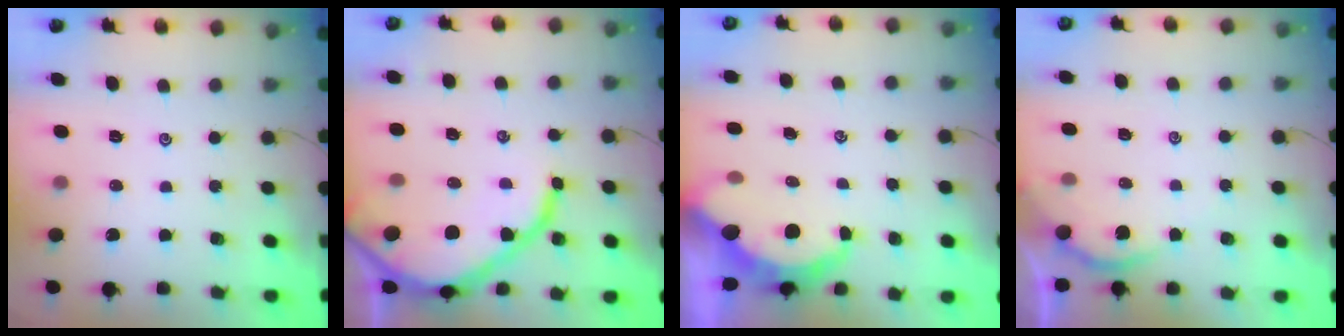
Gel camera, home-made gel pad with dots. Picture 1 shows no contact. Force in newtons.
{"total": 16.7, "press": 16.6, "slide": 1.6}
{"total": 6.3, "press": 6.2, "slide": 0.8}
{"total": 3.2, "press": 3.2, "slide": 0.4}